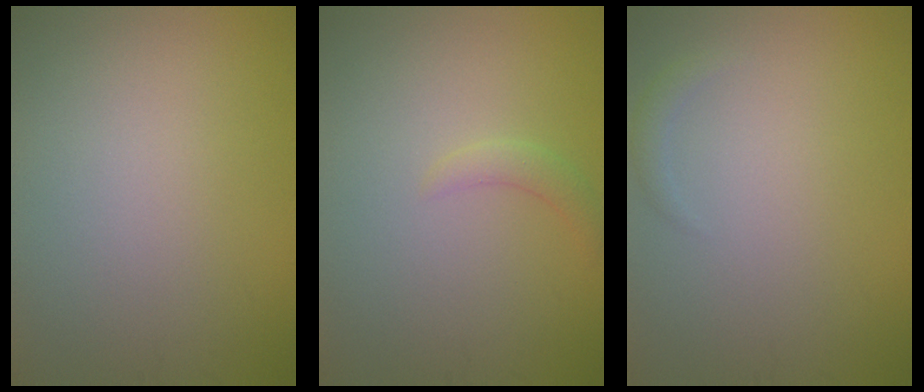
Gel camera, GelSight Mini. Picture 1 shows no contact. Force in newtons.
{"total": 1.3, "press": 1.3, "slide": 0.1}
{"total": 0.9, "press": 0.9, "slide": 0.1}